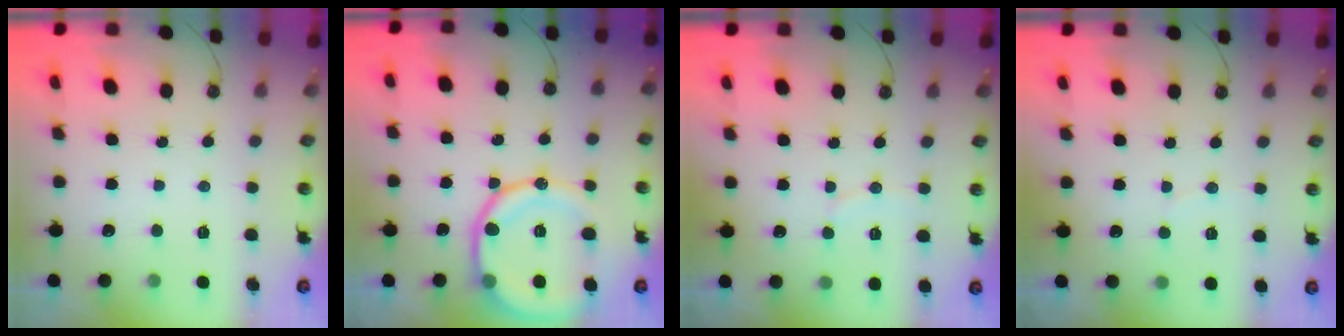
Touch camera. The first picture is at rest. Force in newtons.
{"total": 16.6, "press": 16.5, "slide": 2.0}
{"total": 5.9, "press": 5.9, "slide": 0.7}
{"total": 2.0, "press": 1.8, "slide": 1.0}